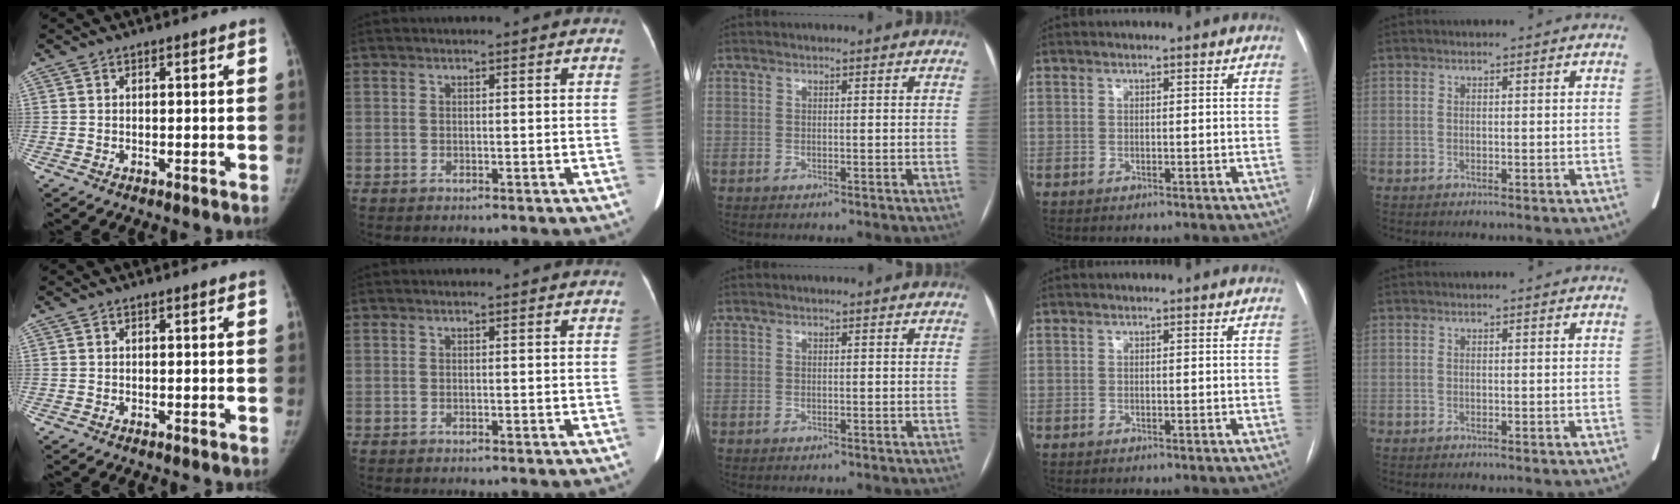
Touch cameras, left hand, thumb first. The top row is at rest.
{}